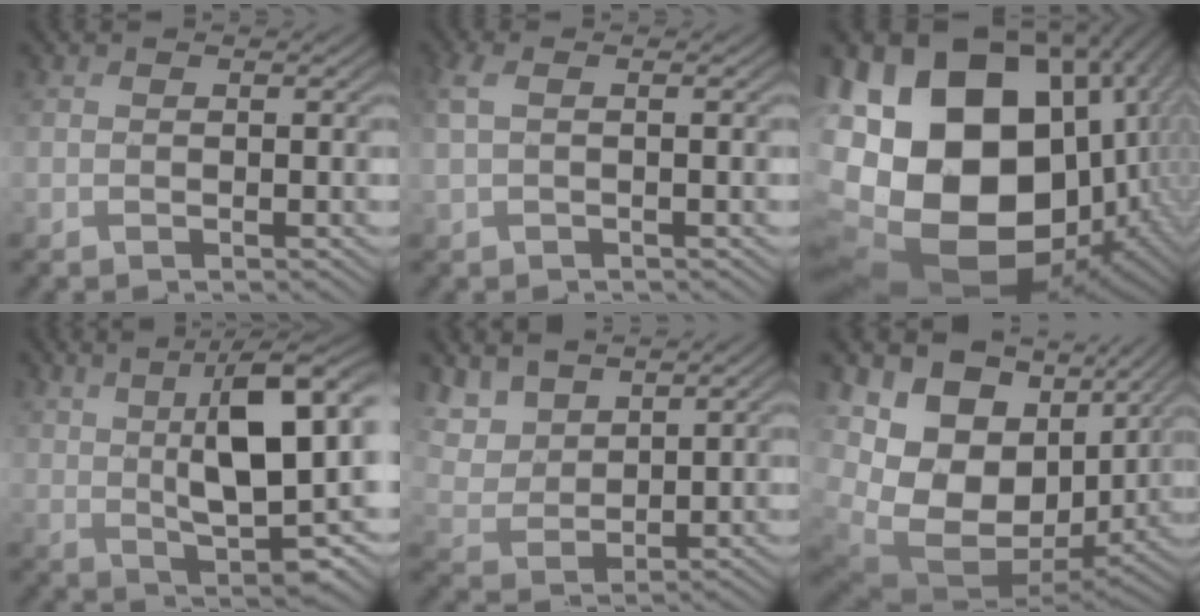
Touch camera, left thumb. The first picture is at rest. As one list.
[{"total": 2.0, "force": [0.7, 0.2, 1.9], "torque": [-0.047, 0.008, 0.011]}, {"total": 23.0, "force": [0.2, 15.6, 16.9], "torque": [-0.351, -0.021, 0.031]}, {"total": 13.4, "force": [3.9, 4.7, 11.9], "torque": [-0.190, 0.006, 0.065]}, {"total": 6.3, "force": [5.3, 2.7, 2.3], "torque": [-0.072, -0.008, 0.121]}, {"total": 17.7, "force": [3.0, 12.5, 12.2], "torque": [-0.263, -0.033, 0.106]}]